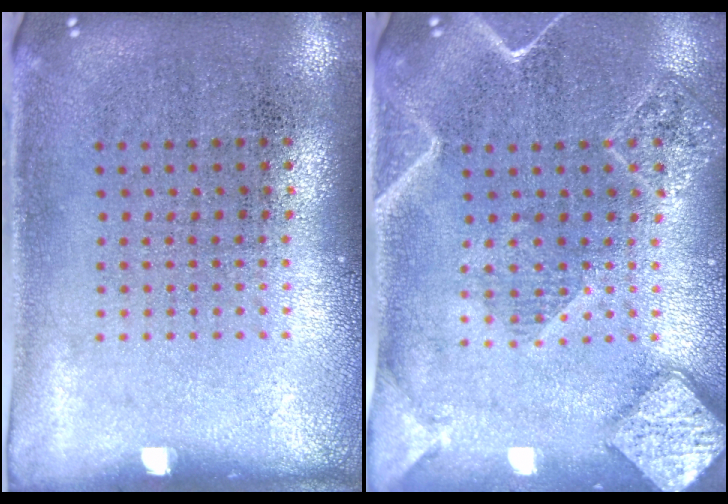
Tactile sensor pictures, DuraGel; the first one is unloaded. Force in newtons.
{"total": 2.4, "press": 2.2, "slide": 0.9}